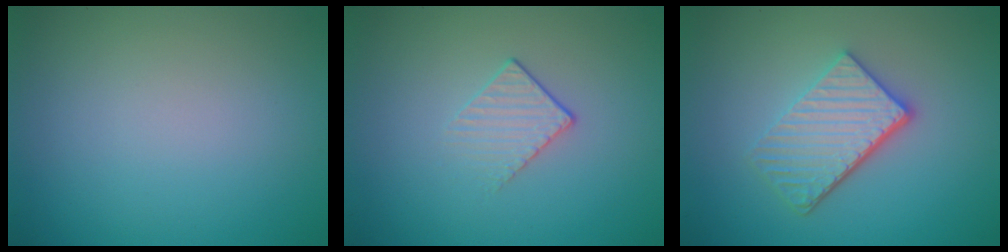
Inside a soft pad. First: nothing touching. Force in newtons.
{"total": 1.5, "press": 0.9, "slide": 1.2}
{"total": 4.6, "press": 3.5, "slide": 2.9}